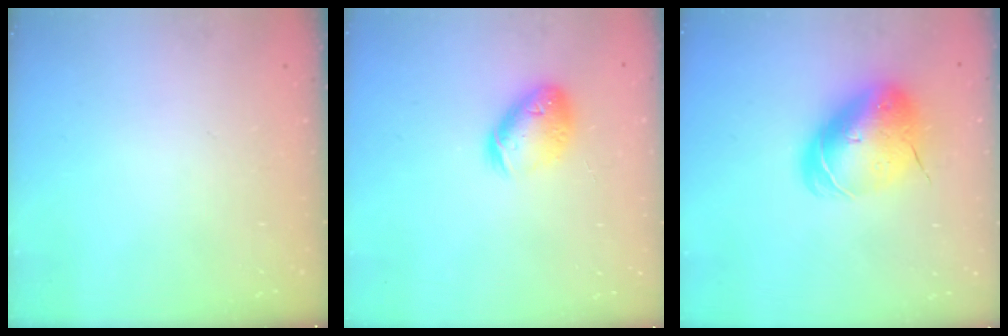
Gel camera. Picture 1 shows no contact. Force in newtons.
{"total": 12.4, "press": 12.3, "slide": 1.6}
{"total": 12.1, "press": 11.9, "slide": 2.2}